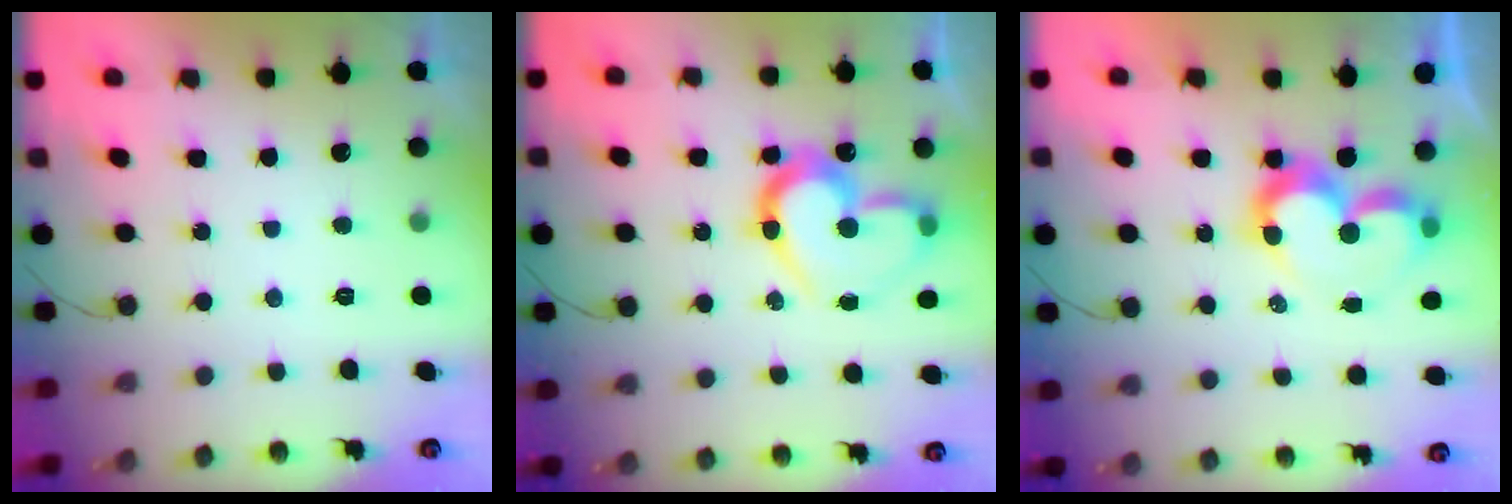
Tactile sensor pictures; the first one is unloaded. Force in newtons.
{"total": 17.1, "press": 17.0, "slide": 1.7}
{"total": 9.6, "press": 9.6, "slide": 0.8}